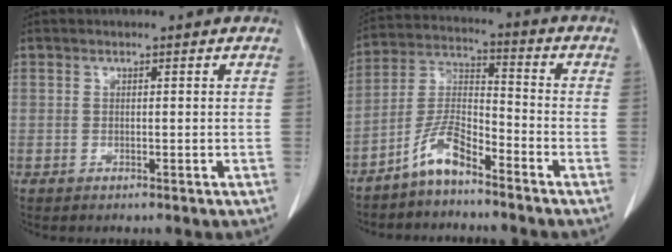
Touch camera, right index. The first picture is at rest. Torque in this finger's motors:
{"motor_torque": [0.62, -0.58, 0.18, 0.08]}